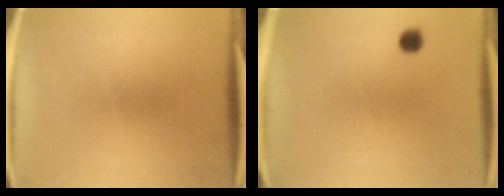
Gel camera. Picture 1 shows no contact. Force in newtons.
{"total": 2.6}